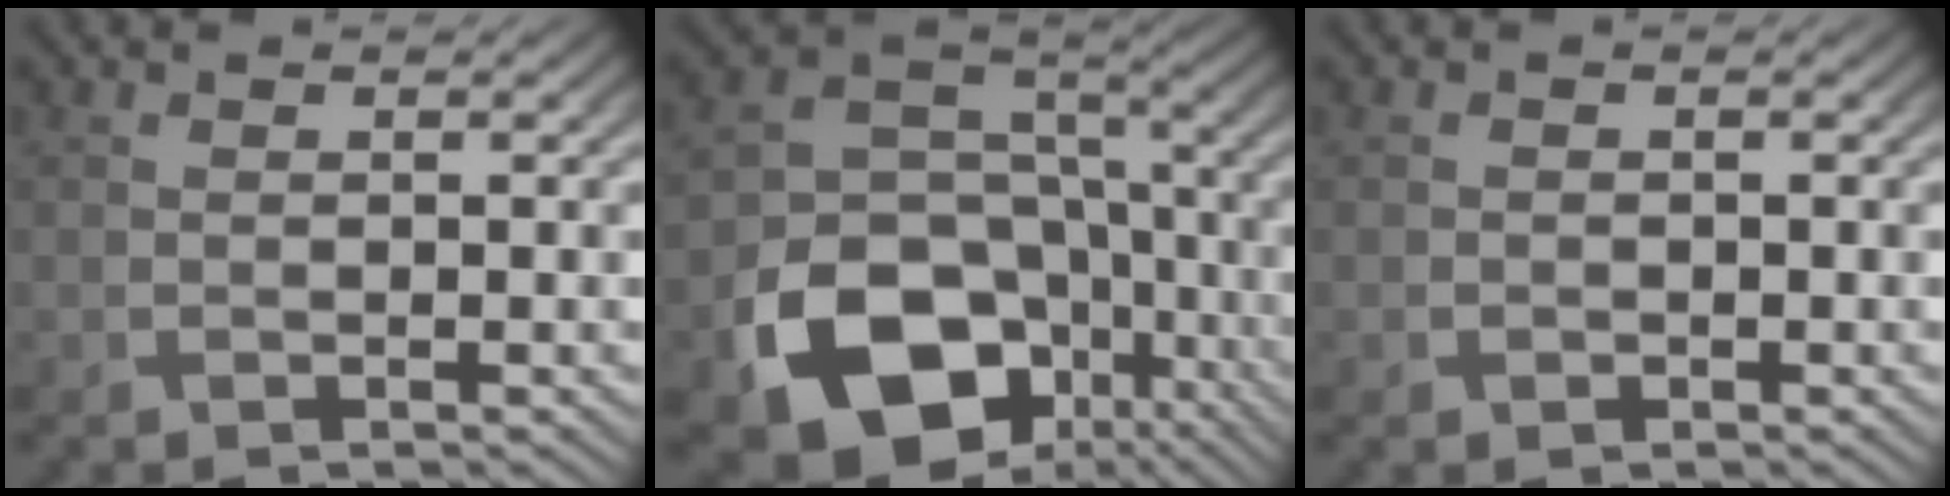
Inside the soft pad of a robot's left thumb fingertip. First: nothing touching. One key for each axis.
{"total": 17.9, "fx": -8.6, "fy": 13.1, "fz": 8.6, "tx": -0.168, "ty": -0.045, "tz": -0.130}
{"total": 0.6, "fx": -0.2, "fy": 0.6, "fz": 0.1, "tx": 0.001, "ty": -0.004, "tz": -0.005}